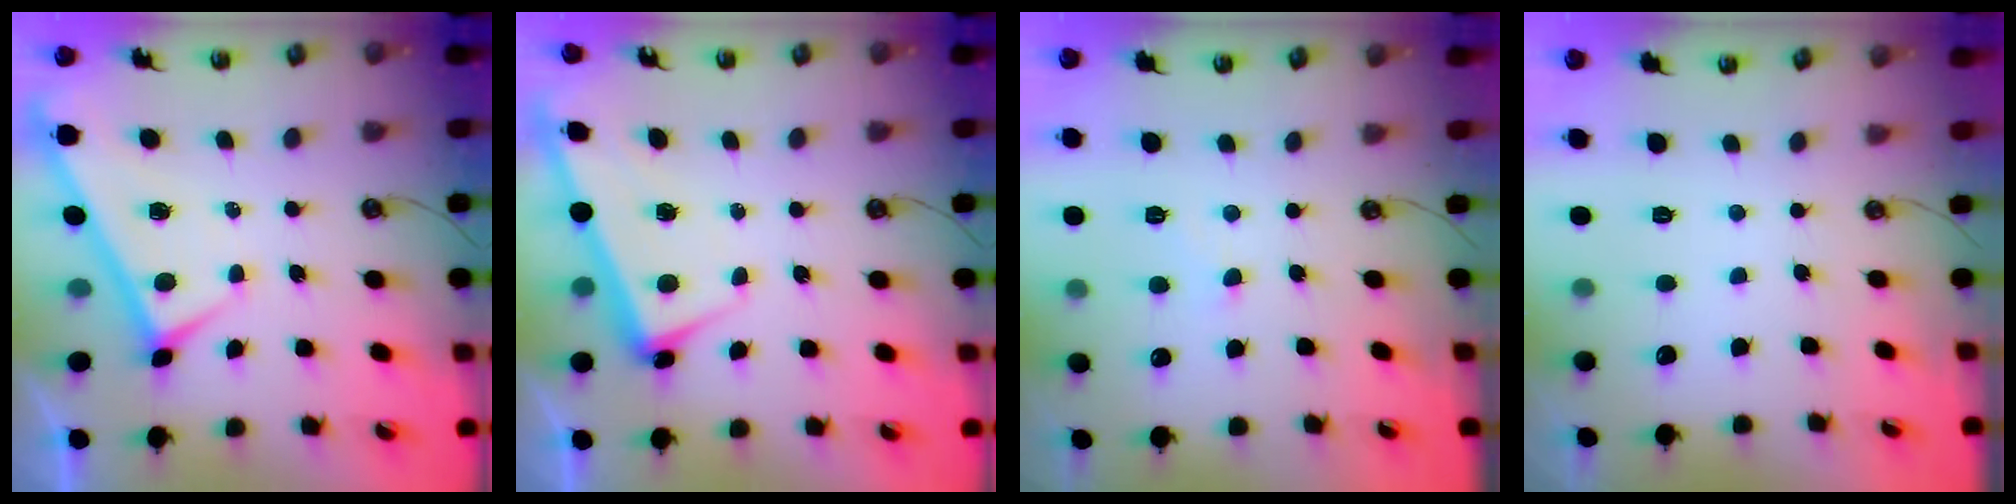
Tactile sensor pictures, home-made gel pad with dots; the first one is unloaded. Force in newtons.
{"total": 2.5, "press": 2.4, "slide": 0.6}
{"total": 2.4, "press": 2.4, "slide": 0.5}
{"total": 0.0}